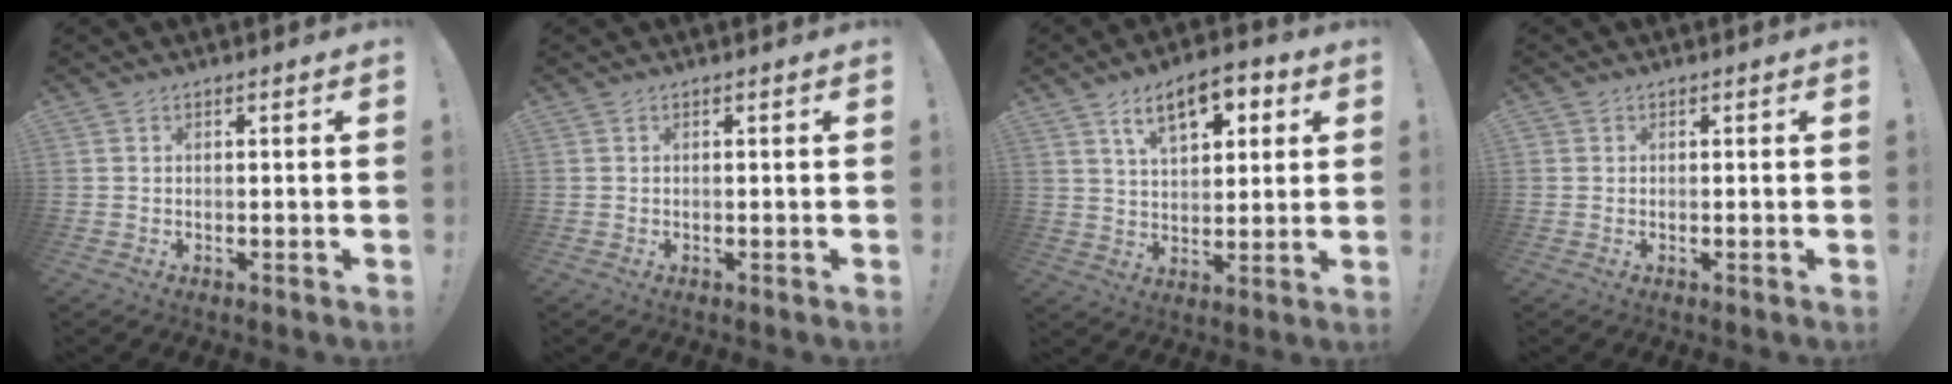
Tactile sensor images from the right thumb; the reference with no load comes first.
{"total": 0.0}
{"total": 12.1, "force": [6.0, 6.3, 8.4], "torque": [-0.126, -0.015, 0.105]}
{"total": 0.5, "force": [0.1, 0.5, 0.2], "torque": [-0.009, 0.003, 0.004]}